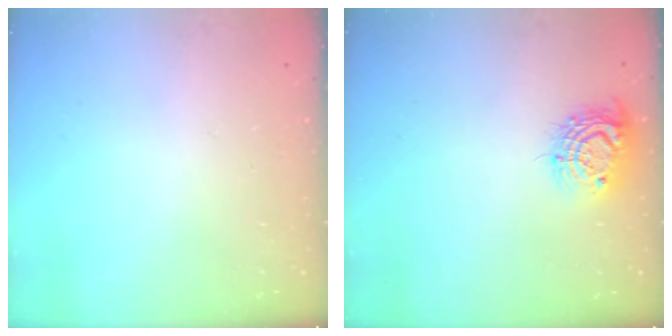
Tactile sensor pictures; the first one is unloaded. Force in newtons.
{"total": 11.0, "press": 11.0, "slide": 0.7}